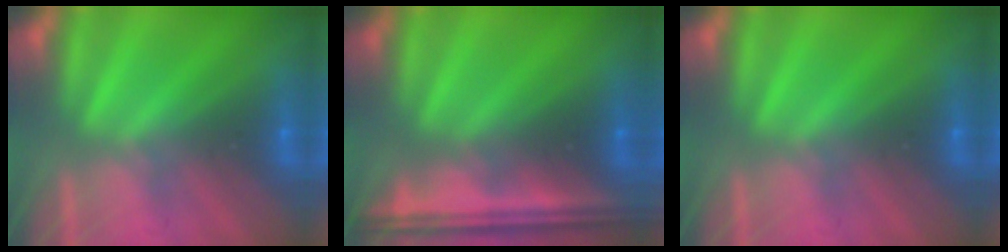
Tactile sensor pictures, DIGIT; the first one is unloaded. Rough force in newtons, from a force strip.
{"total": 6.9}
{"total": 0.0}